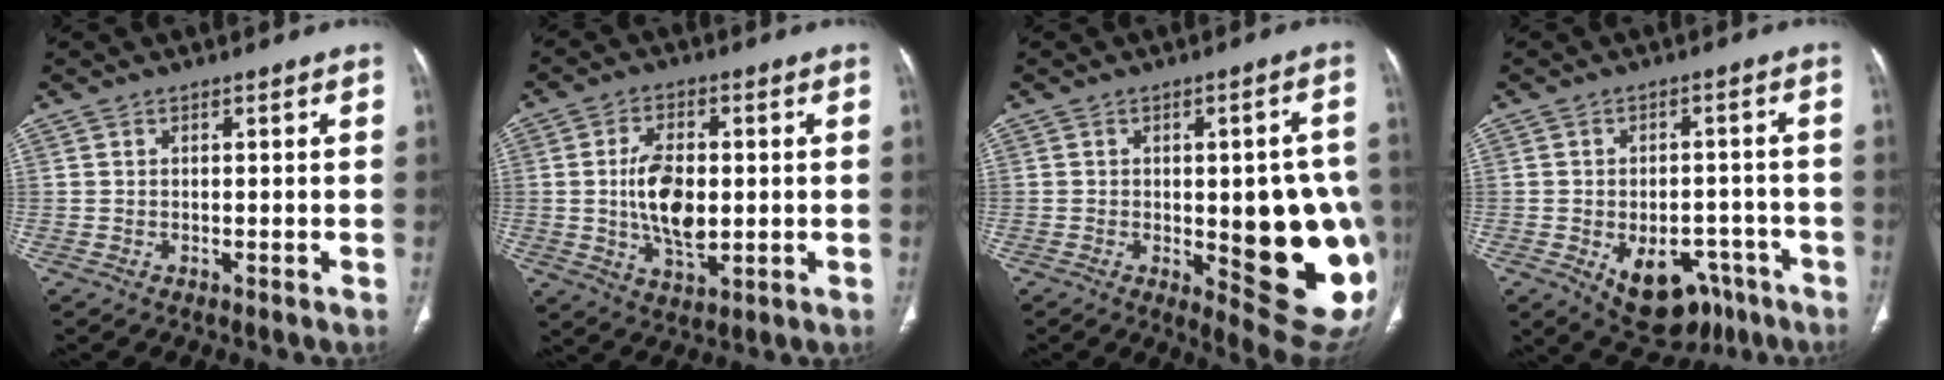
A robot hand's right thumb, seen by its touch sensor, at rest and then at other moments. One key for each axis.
{"total": 10.5, "fx": 0.0, "fy": 5.7, "fz": 8.9, "tx": -0.154, "ty": -0.005, "tz": 0.005}
{"total": 19.2, "fx": -2.8, "fy": 6.5, "fz": 17.8, "tx": -0.177, "ty": -0.003, "tz": -0.012}
{"total": 13.3, "fx": -6.9, "fy": 8.3, "fz": 7.8, "tx": -0.080, "ty": 0.033, "tz": -0.087}